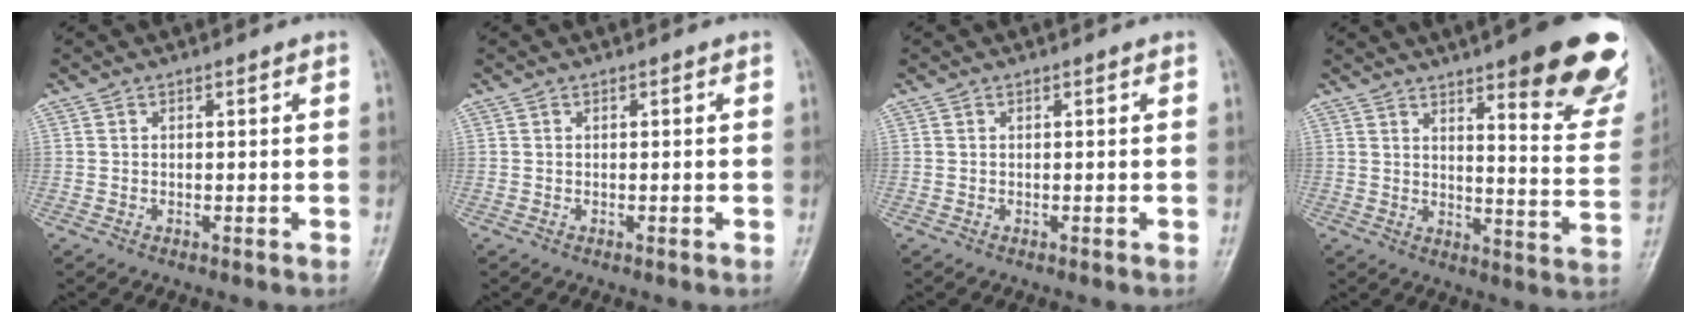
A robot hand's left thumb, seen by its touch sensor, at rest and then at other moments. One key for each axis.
{"total": 0.0}
{"total": 0.0}
{"total": 21.6, "fx": 13.0, "fy": 5.0, "fz": 16.5, "tx": -0.177, "ty": -0.065, "tz": 0.166}